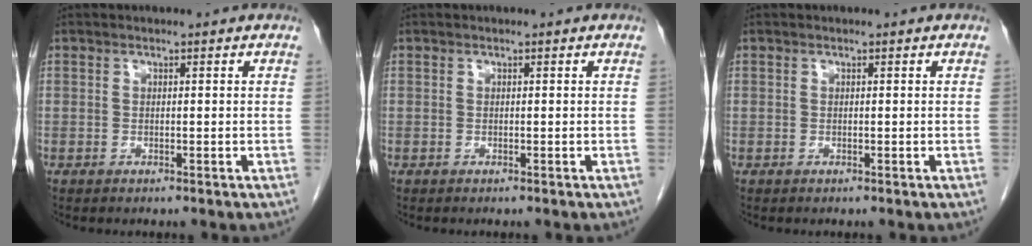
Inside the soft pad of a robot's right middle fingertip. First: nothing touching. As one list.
[{"total": 0.0}, {"total": 0.0}]